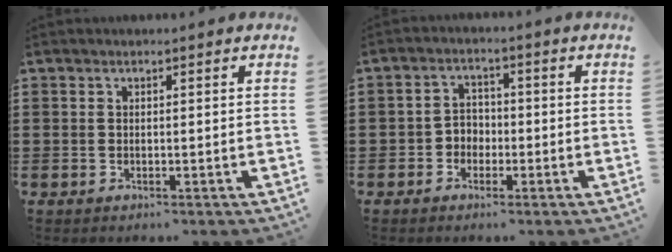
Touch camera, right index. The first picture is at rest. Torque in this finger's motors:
{"motor_torque": [0.65, -0.39, 0.28, 0.05]}